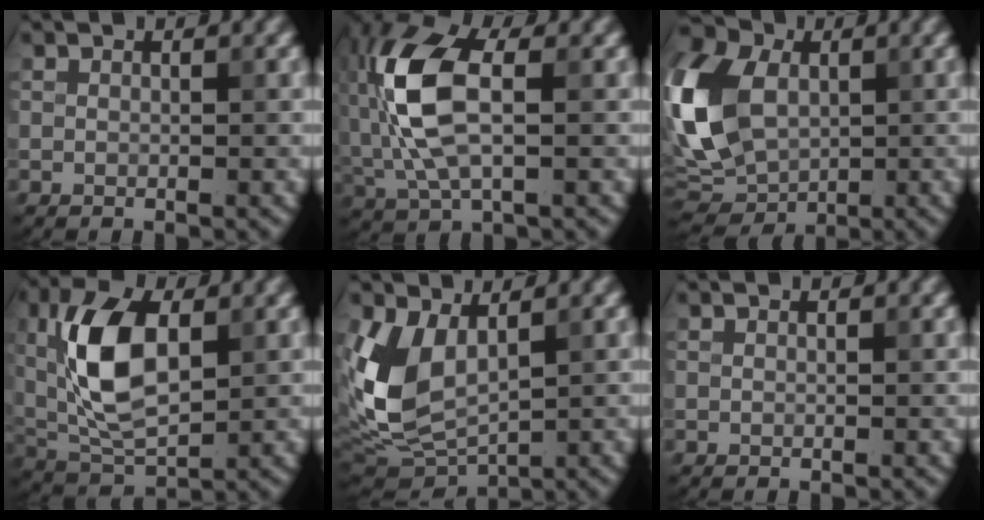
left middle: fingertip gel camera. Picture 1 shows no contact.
{"total": 8.8, "force": [0.5, 4.5, 7.6], "torque": [-0.172, 0.015, 0.003]}
{"total": 13.6, "force": [1.2, 9.5, 9.7], "torque": [-0.224, 0.012, 0.006]}
{"total": 8.6, "force": [1.5, 4.6, 7.2], "torque": [-0.149, 0.007, 0.026]}
{"total": 6.4, "force": [1.7, 3.9, 4.8], "torque": [-0.114, -0.014, 0.037]}
{"total": 0.0}